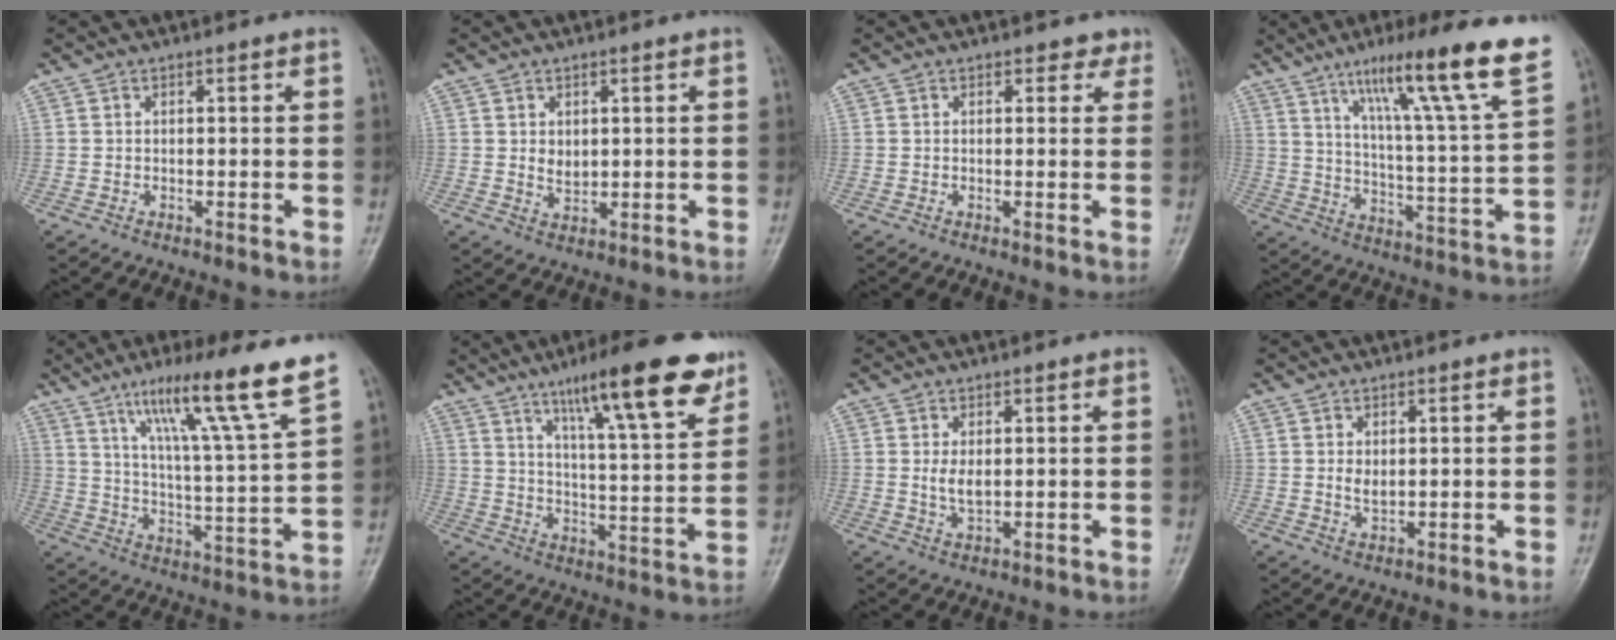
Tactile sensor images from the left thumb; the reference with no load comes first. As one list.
[{"total": 2.5, "force": [0.7, 1.8, 1.7], "torque": [-0.020, -0.008, 0.015]}, {"total": 2.0, "force": [1.4, 1.4, 0.5], "torque": [0.017, -0.005, 0.008]}, {"total": 21.8, "force": [12.9, 1.4, 17.6], "torque": [-0.248, -0.043, 0.198]}, {"total": 18.1, "force": [11.7, 0.0, 13.9], "torque": [-0.207, -0.056, 0.184]}, {"total": 19.1, "force": [12.1, 3.7, 14.2], "torque": [-0.184, -0.054, 0.186]}, {"total": 3.1, "force": [0.6, 1.7, 2.5], "torque": [-0.044, -0.010, 0.014]}, {"total": 2.3, "force": [0.5, 1.5, 1.7], "torque": [-0.025, -0.007, 0.012]}]